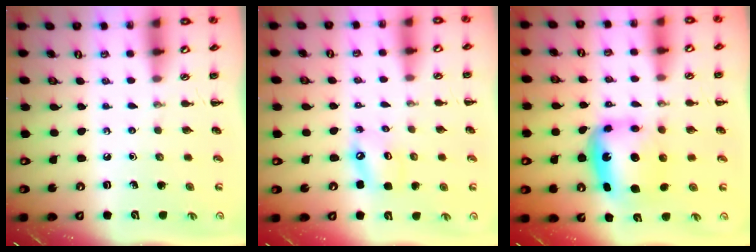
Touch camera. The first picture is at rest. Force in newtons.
{"total": 6.1, "press": 6.0, "slide": 1.2}
{"total": 6.3, "press": 6.1, "slide": 1.6}